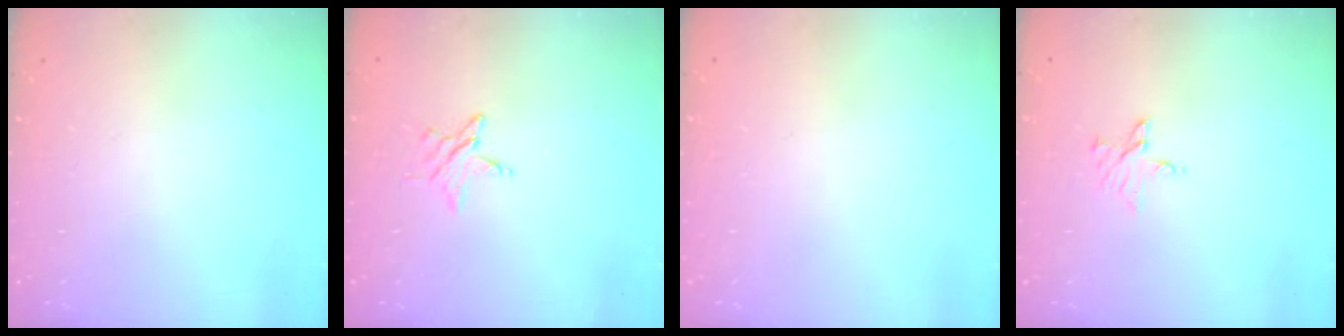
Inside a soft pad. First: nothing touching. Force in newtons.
{"total": 2.8, "press": 2.7, "slide": 0.3}
{"total": 0.0}
{"total": 5.3, "press": 5.3, "slide": 0.5}